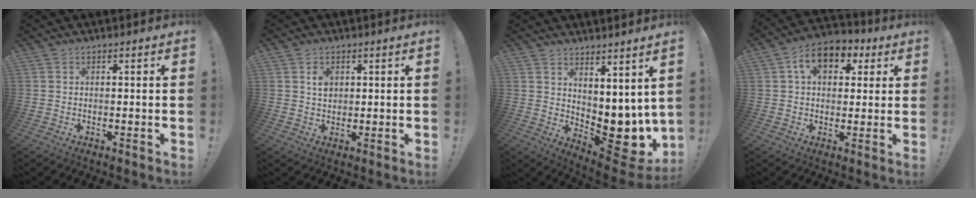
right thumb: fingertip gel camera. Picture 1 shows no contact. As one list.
[{"total": 3.4, "force": [1.1, 2.7, 1.8], "torque": [-0.012, -0.007, 0.015]}, {"total": 8.5, "force": [1.2, 5.1, 6.6], "torque": [-0.057, -0.042, 0.030]}, {"total": 10.8, "force": [4.0, 7.1, 7.1], "torque": [-0.110, 0.001, 0.074]}]